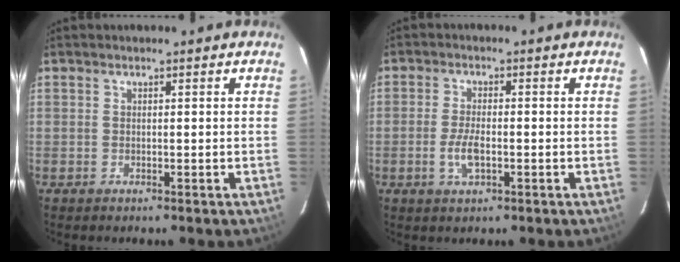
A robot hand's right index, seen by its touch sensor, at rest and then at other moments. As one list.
[{"total": 4.5, "force": [-1.4, 1.8, 3.9], "torque": [-0.082, -0.004, -0.025]}]